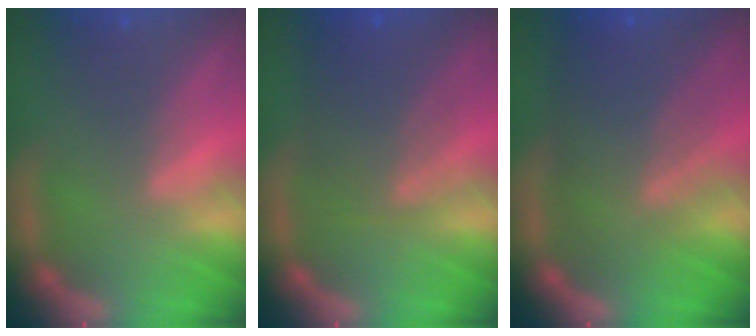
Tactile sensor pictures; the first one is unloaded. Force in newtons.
{"total": 6.1}
{"total": 8.5}